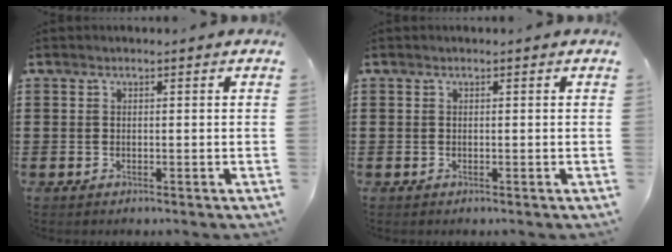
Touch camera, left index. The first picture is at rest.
{"total": 0.0}